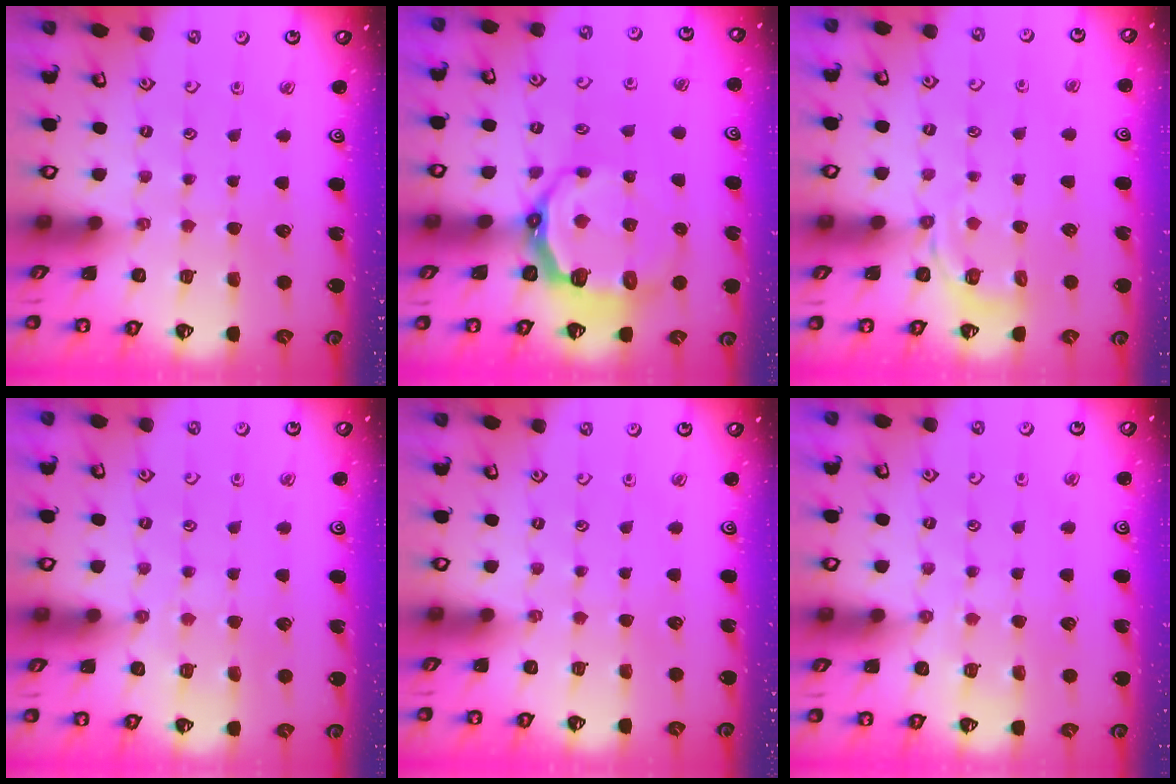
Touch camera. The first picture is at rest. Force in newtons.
{"total": 9.2, "press": 7.8, "slide": 5.0}
{"total": 2.8, "press": 2.1, "slide": 1.8}
{"total": 4.0, "press": 3.9, "slide": 0.6}
{"total": 0.0}
{"total": 4.9, "press": 4.8, "slide": 0.6}